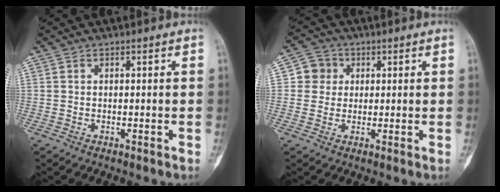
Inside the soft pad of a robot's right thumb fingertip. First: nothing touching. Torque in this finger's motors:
{"motor_torque": [-0.70, 0.60, 0.05, -0.26, -0.10]}